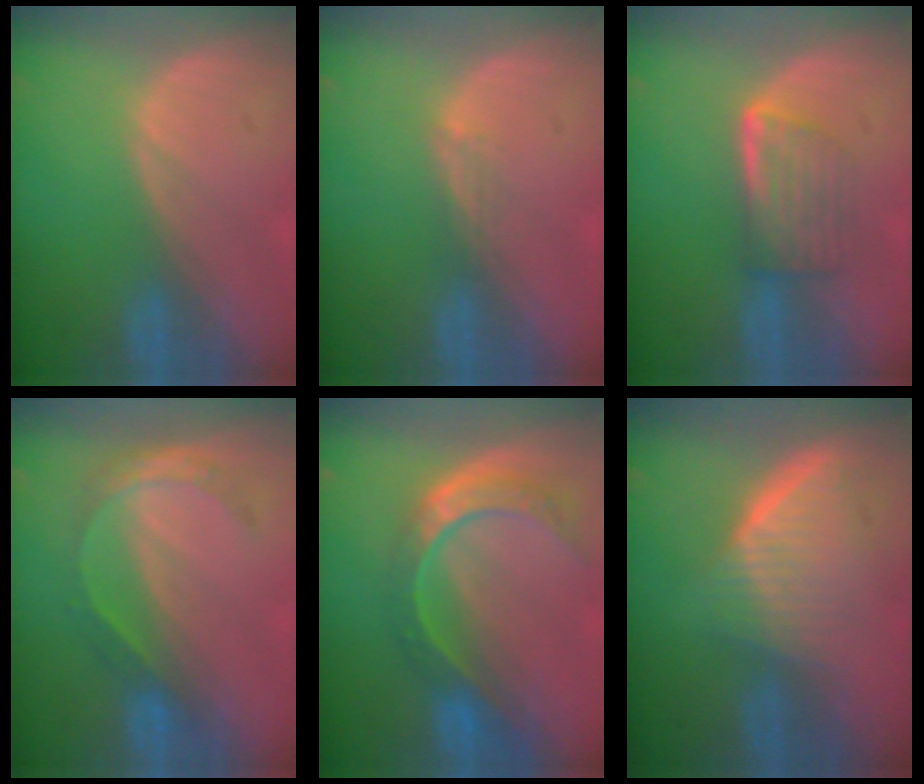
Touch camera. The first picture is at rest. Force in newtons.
{"total": 1.5, "press": 1.0, "slide": 1.0}
{"total": 5.8, "press": 5.0, "slide": 2.9}
{"total": 5.5, "press": 4.7, "slide": 2.7}
{"total": 8.8, "press": 7.4, "slide": 4.8}
{"total": 6.7, "press": 6.0, "slide": 2.9}